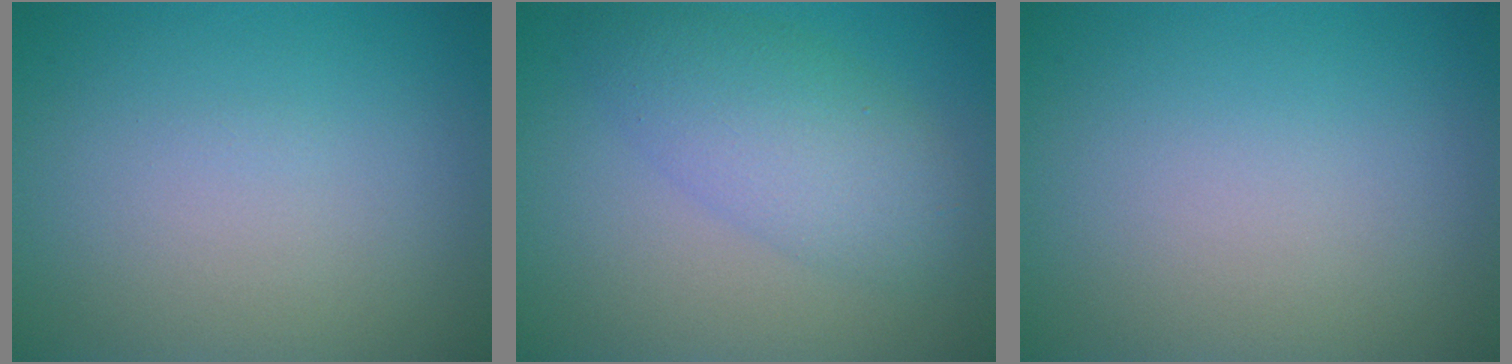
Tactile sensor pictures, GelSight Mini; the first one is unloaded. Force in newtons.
{"total": 4.9, "press": 4.9, "slide": 0.1}
{"total": 0.0}